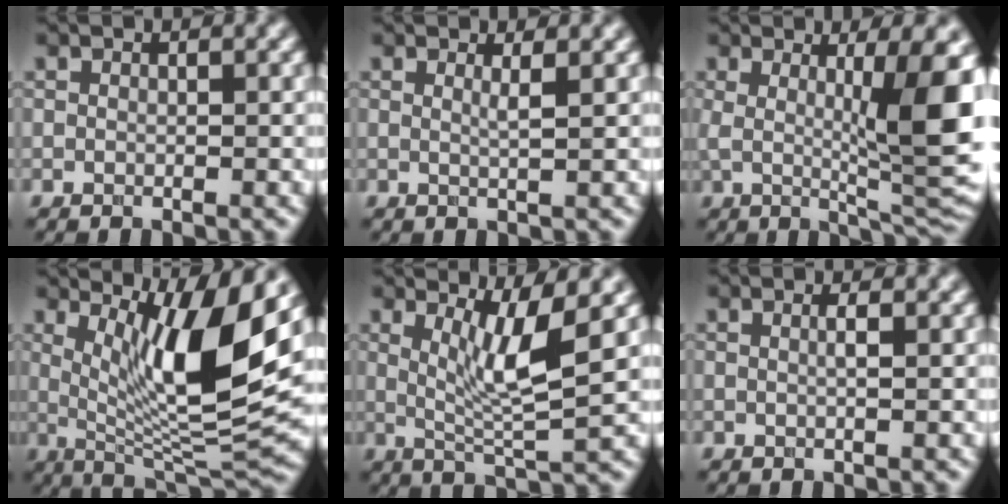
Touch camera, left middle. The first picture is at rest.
{"total": 1.0, "force": [0.4, 0.2, 1.0], "torque": [-0.011, -0.001, 0.006]}
{"total": 9.4, "force": [1.2, 2.0, 9.1], "torque": [-0.130, -0.017, 0.033]}
{"total": 10.9, "force": [2.8, 2.6, 10.2], "torque": [-0.162, -0.014, 0.062]}
{"total": 5.0, "force": [1.4, 0.8, 4.8], "torque": [-0.088, -0.011, 0.035]}
{"total": 0.9, "force": [0.0, 0.2, 0.9], "torque": [-0.015, 0.003, -0.001]}